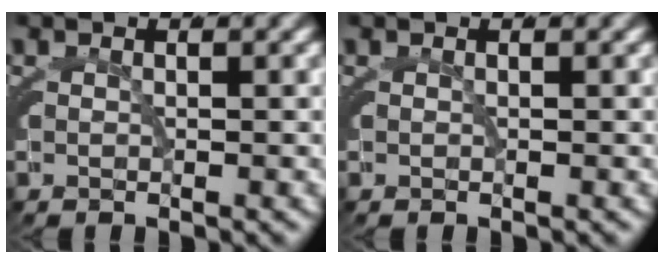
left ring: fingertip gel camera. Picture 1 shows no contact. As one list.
[{"total": 0.0}]